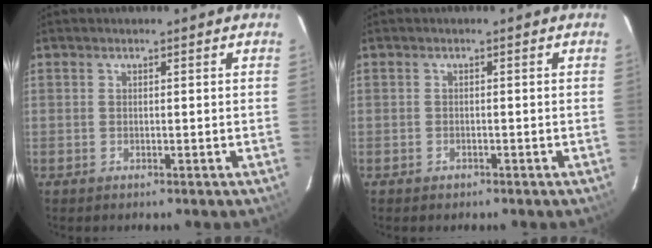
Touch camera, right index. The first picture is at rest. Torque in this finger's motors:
{"motor_torque": [0.13, -0.13, 0.00, 0.00]}